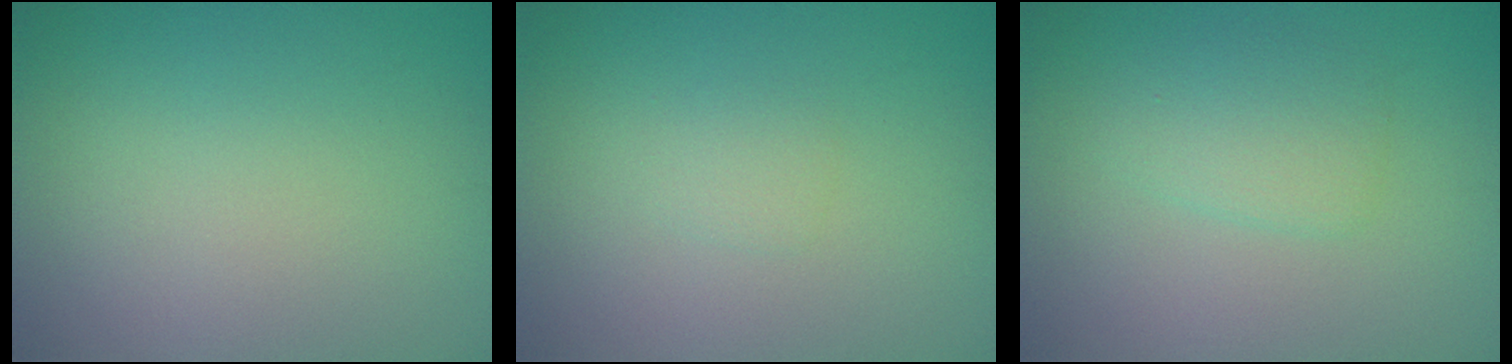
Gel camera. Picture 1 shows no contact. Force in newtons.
{"total": 0.9, "press": 0.9, "slide": 0.1}
{"total": 2.3, "press": 2.3, "slide": 0.1}